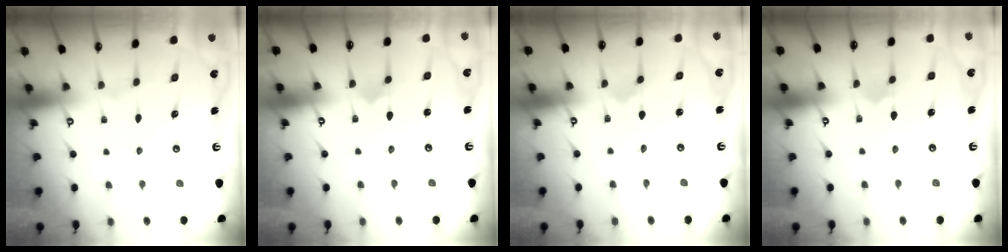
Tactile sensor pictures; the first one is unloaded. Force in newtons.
{"total": 2.7, "press": 2.7, "slide": 0.1}
{"total": 0.0}
{"total": 2.5, "press": 2.5, "slide": 0.1}